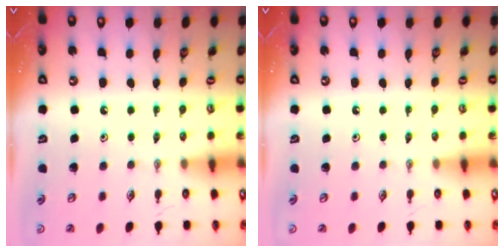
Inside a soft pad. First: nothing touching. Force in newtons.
{"total": 0.0}